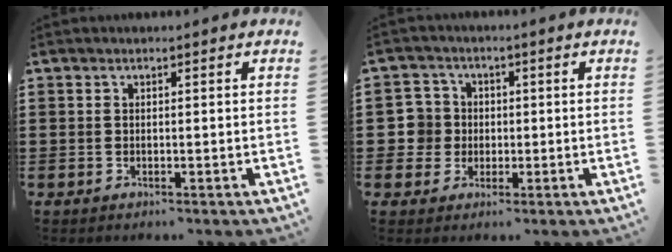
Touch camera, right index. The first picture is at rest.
{"total": 5.2, "force": [-0.1, 5.0, 1.1], "torque": [-0.050, 0.014, -0.004]}